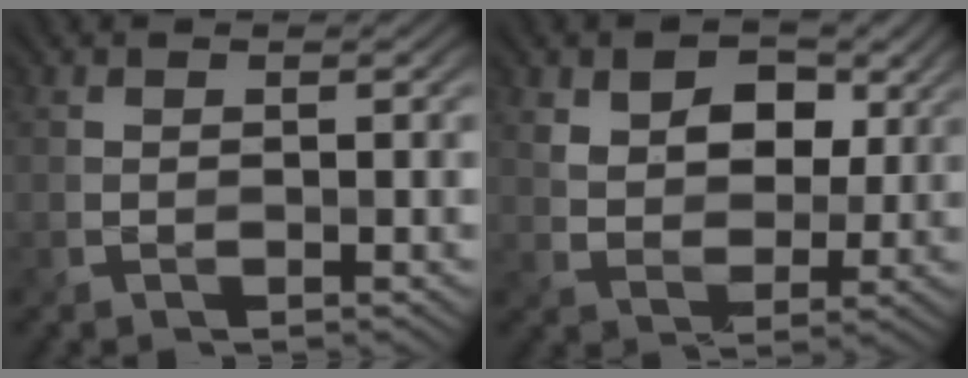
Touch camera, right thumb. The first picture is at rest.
{"total": 8.2, "force": [3.6, 5.5, 4.9], "torque": [-0.104, -0.004, 0.055]}